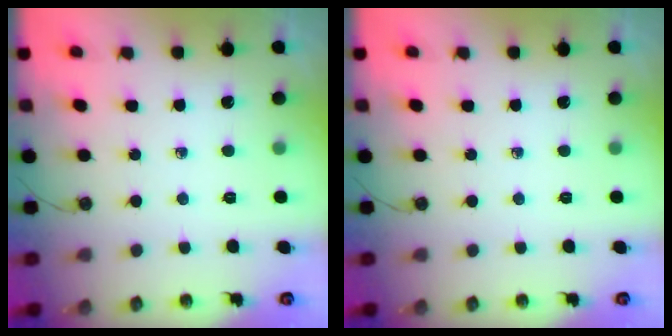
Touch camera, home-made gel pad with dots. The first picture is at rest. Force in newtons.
{"total": 0.0}